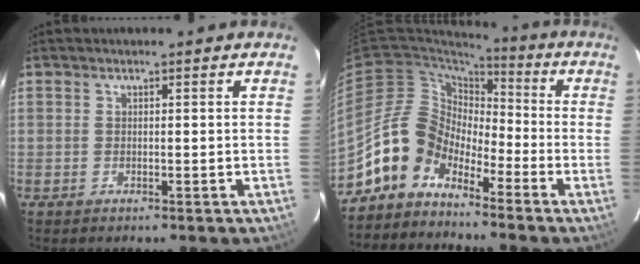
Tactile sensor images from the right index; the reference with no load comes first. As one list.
[{"total": 10.5, "force": [-7.6, 6.7, 2.9], "torque": [-0.059, 0.038, -0.158]}]